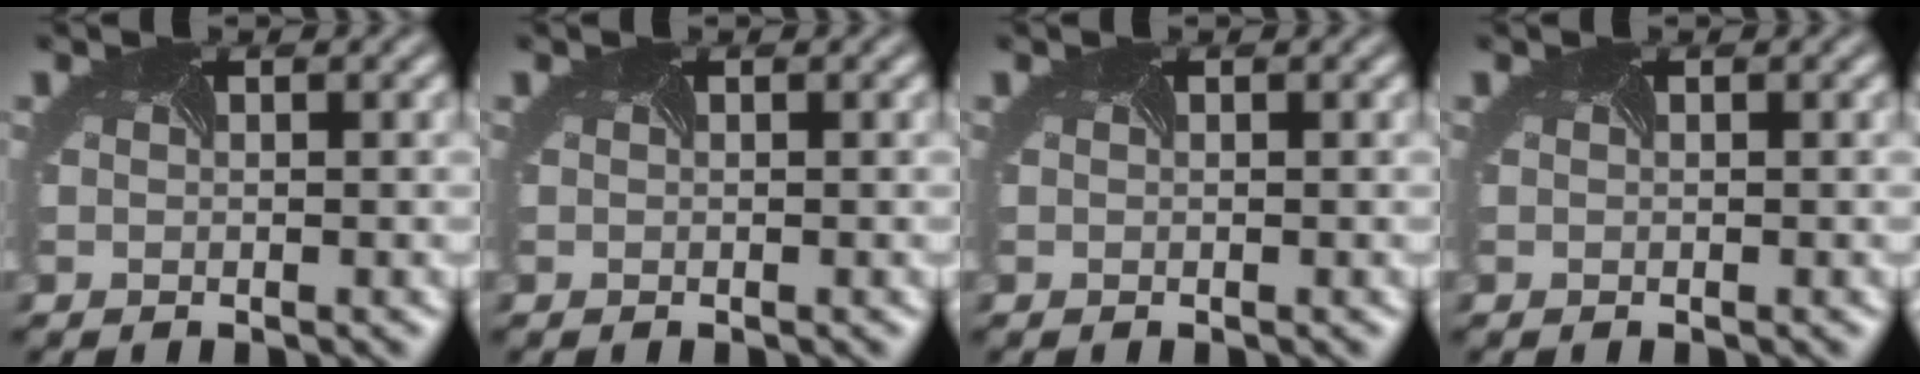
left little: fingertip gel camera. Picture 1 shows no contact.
{"total": 0.0}
{"total": 0.0}
{"total": 0.0}